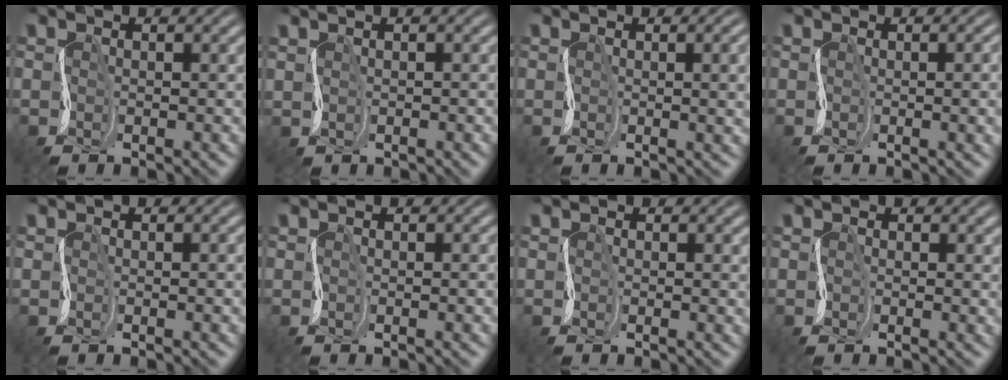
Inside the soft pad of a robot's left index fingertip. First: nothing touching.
{"total": 0.9, "force": [0.8, 0.1, -0.4], "torque": [0.009, 0.007, 0.018]}
{"total": 5.8, "force": [0.3, 2.7, 5.1], "torque": [-0.033, 0.009, 0.005]}
{"total": 5.5, "force": [-0.3, 2.6, 4.9], "torque": [-0.031, 0.005, -0.001]}
{"total": 1.4, "force": [-0.1, 0.5, 1.3], "torque": [-0.015, -0.001, 0.001]}
{"total": 0.9, "force": [-0.1, 0.3, 0.9], "torque": [-0.010, -0.001, 0.000]}
{"total": 1.0, "force": [0.2, 0.4, 0.9], "torque": [-0.011, -0.002, 0.003]}
{"total": 1.4, "force": [0.2, 0.6, 1.2], "torque": [-0.014, -0.001, 0.003]}